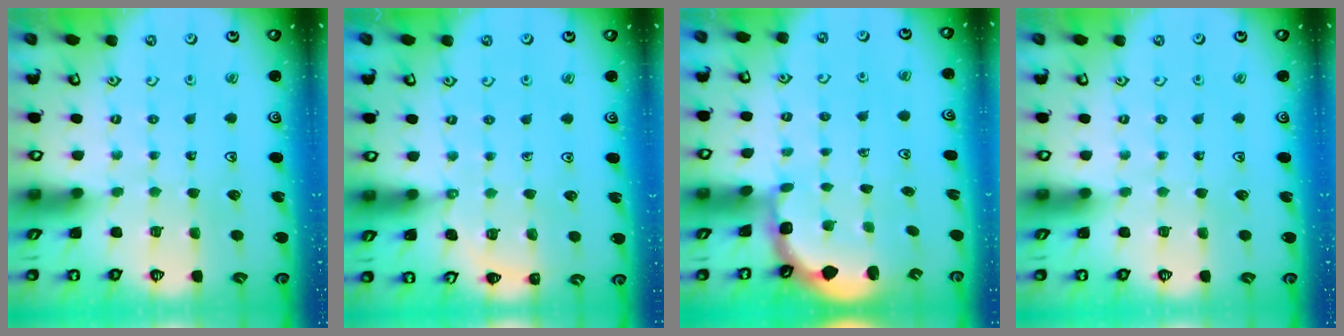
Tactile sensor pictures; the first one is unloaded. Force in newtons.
{"total": 8.2, "press": 7.9, "slide": 2.1}
{"total": 2.5, "press": 2.1, "slide": 1.3}
{"total": 0.0}